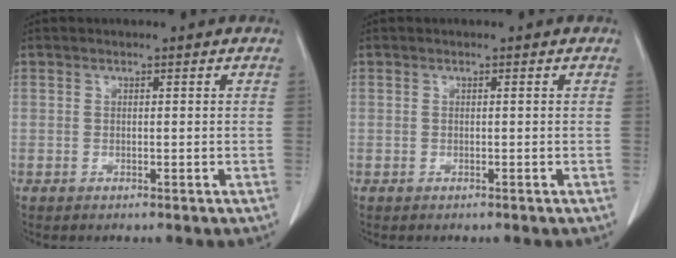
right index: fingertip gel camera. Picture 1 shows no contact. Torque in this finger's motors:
{"motor_torque": [-0.05, 0.05, -0.02, 0.00]}